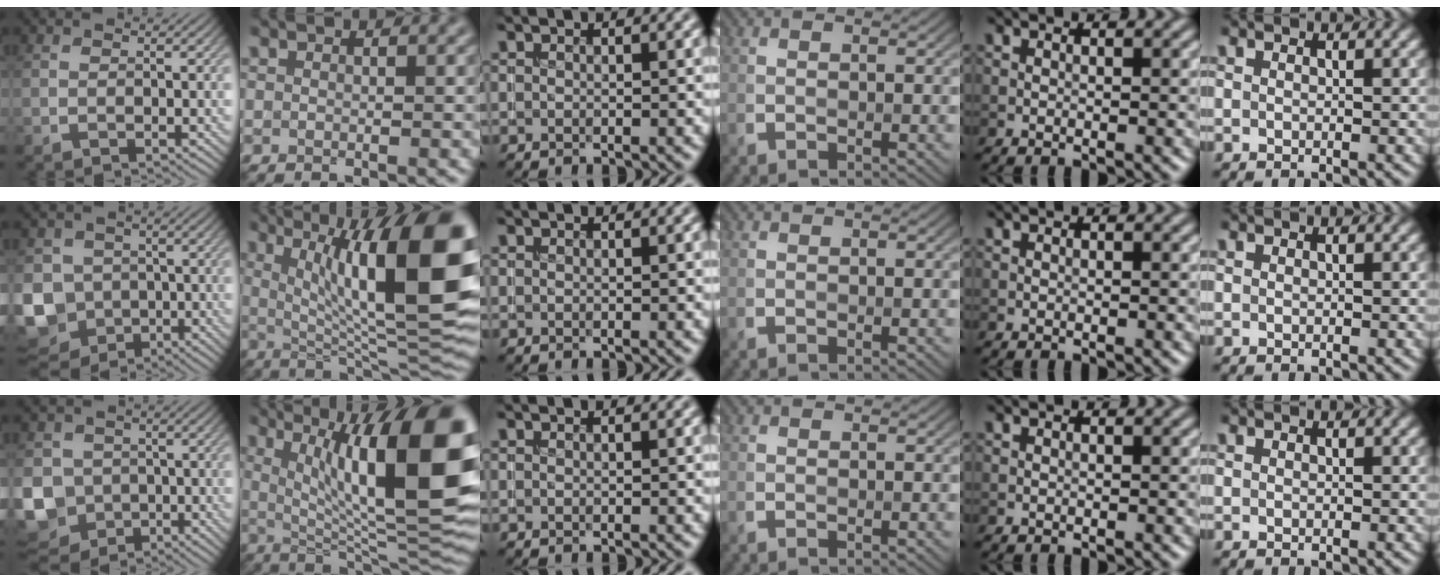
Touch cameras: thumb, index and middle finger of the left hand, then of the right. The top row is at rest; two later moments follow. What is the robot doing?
{"motion": "insert", "object": "coin"}